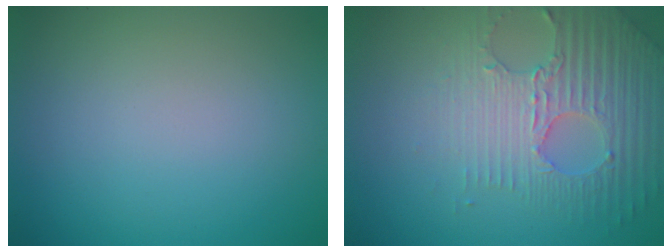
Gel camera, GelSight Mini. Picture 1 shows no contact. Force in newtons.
{"total": 4.7, "press": 4.2, "slide": 1.9}